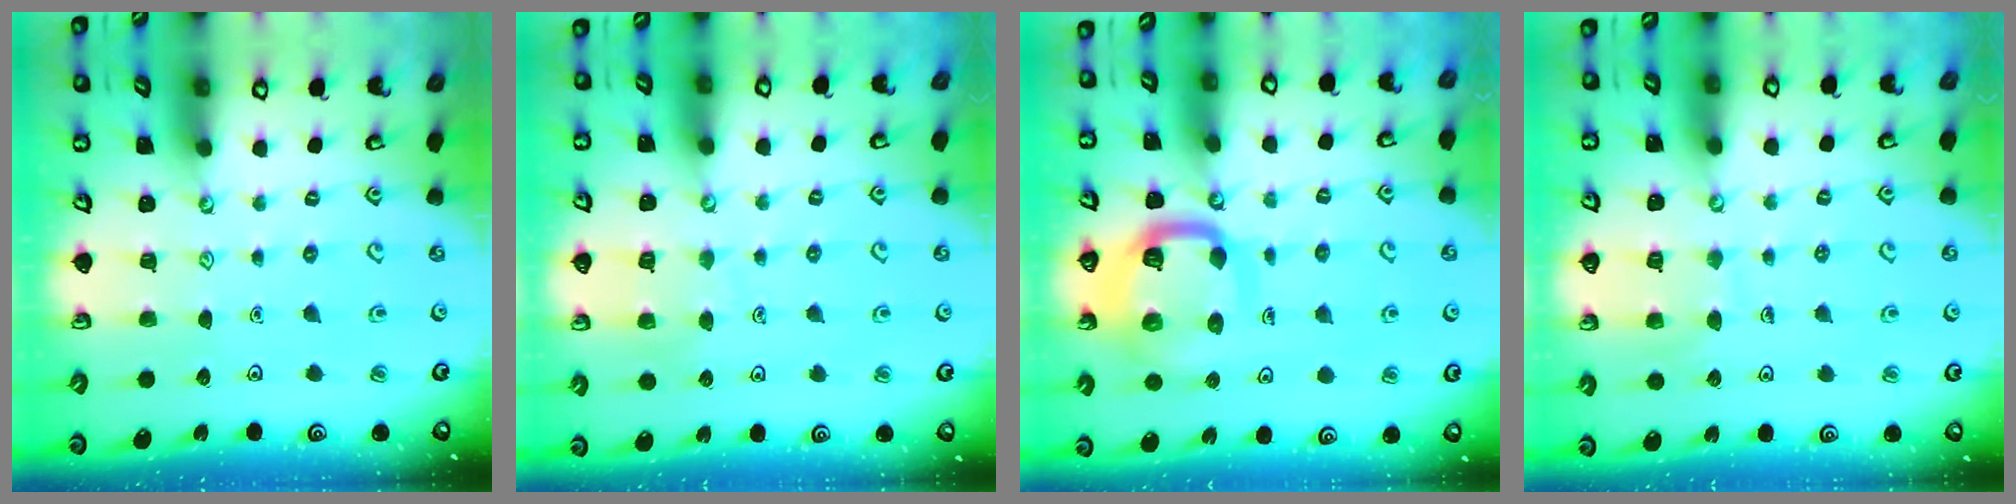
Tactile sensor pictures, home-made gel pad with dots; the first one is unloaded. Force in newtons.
{"total": 7.0, "press": 7.0, "slide": 0.5}
{"total": 13.4, "press": 13.4, "slide": 1.5}
{"total": 6.7, "press": 6.7, "slide": 0.4}